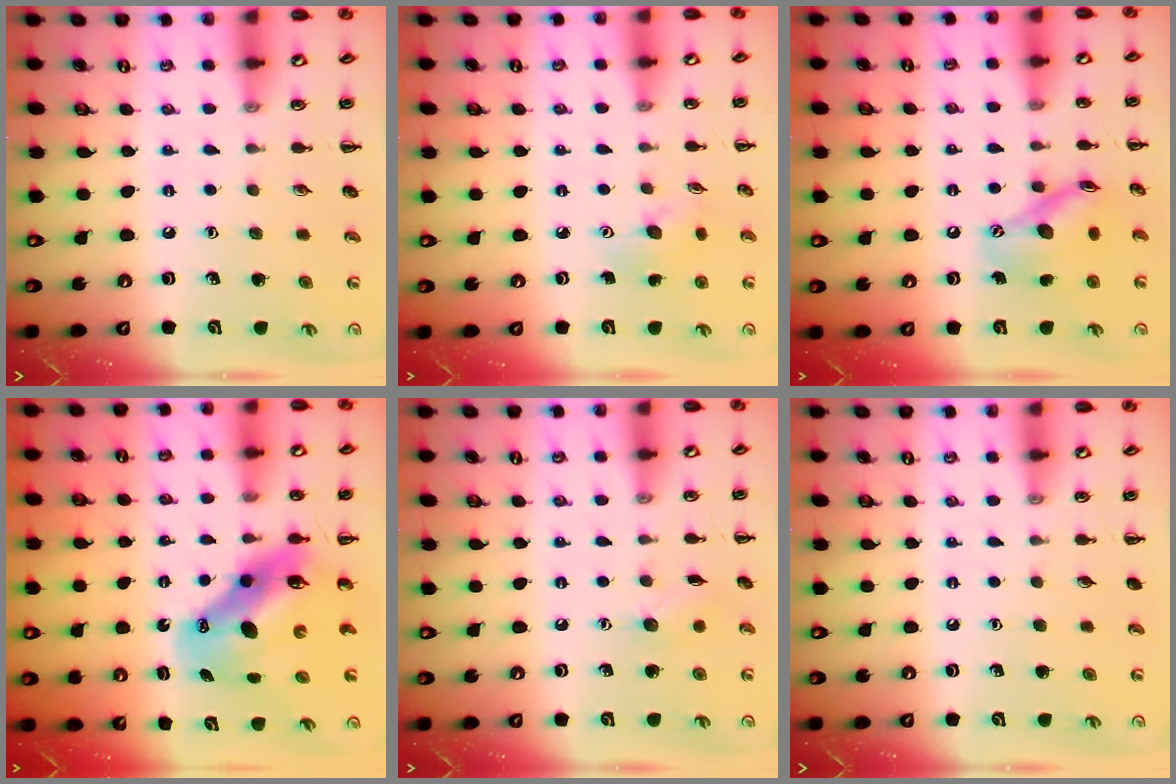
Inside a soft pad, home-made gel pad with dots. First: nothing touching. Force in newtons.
{"total": 3.3, "press": 3.2, "slide": 0.9}
{"total": 13.3, "press": 13.2, "slide": 1.7}
{"total": 11.5, "press": 11.1, "slide": 2.9}
{"total": 5.5, "press": 5.3, "slide": 1.3}
{"total": 0.0}